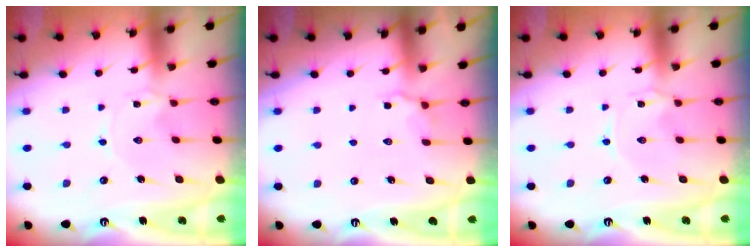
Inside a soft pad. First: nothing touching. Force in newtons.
{"total": 4.2, "press": 4.0, "slide": 1.4}
{"total": 0.6, "press": 0.6, "slide": 0.2}